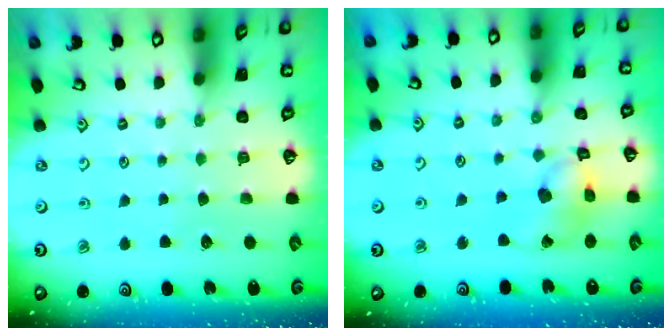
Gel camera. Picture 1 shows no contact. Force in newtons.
{"total": 10.2, "press": 10.1, "slide": 1.4}